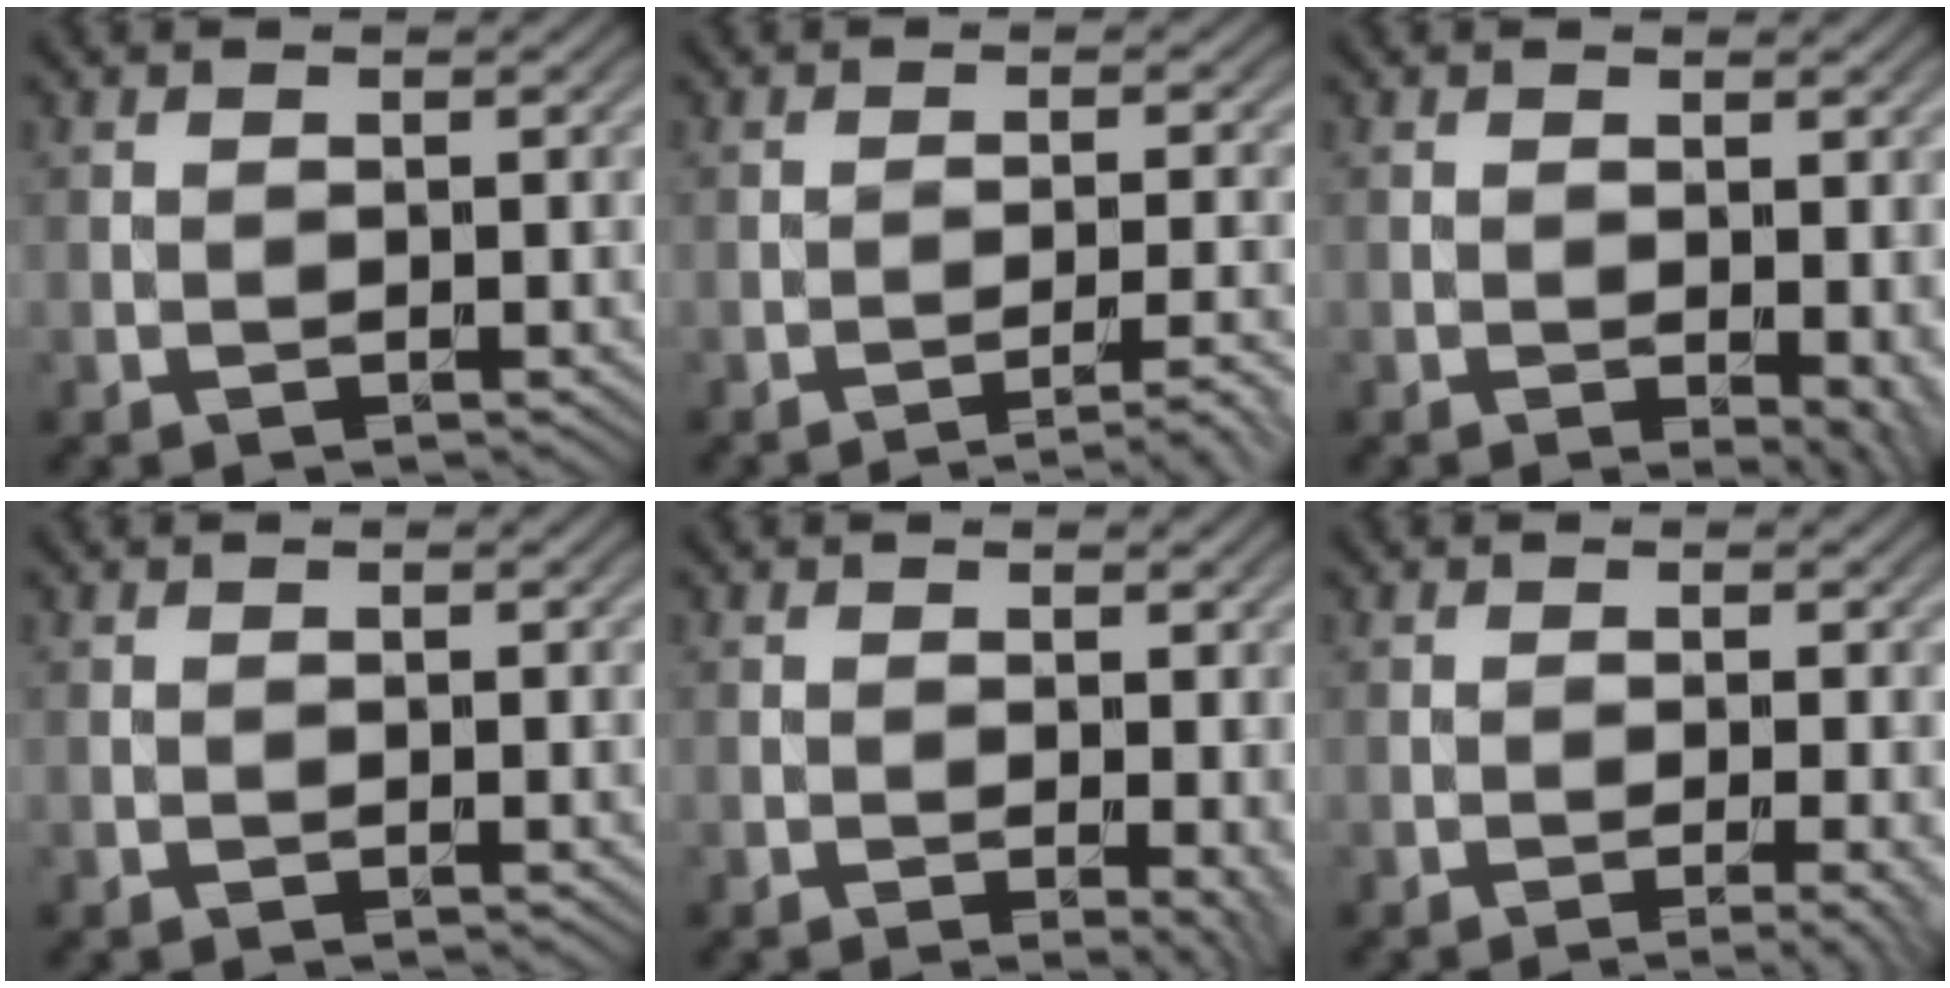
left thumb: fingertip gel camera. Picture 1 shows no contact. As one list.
[{"total": 4.5, "force": [-3.0, 0.6, 3.3], "torque": [-0.048, 0.012, -0.054]}, {"total": 3.6, "force": [-0.7, 1.5, 3.2], "torque": [-0.036, -0.009, -0.006]}, {"total": 0.0}, {"total": 2.7, "force": [-0.3, 0.7, 2.6], "torque": [-0.033, -0.006, -0.006]}, {"total": 2.9, "force": [-1.0, 0.5, 2.7], "torque": [-0.036, 0.001, -0.019]}]